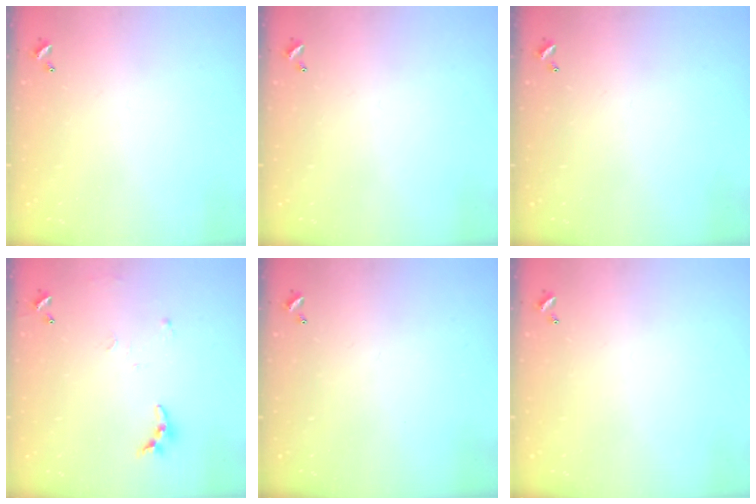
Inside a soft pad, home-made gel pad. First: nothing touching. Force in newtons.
{"total": 0.0}
{"total": 0.0}
{"total": 7.9, "press": 7.9, "slide": 0.5}
{"total": 0.0}
{"total": 0.0}